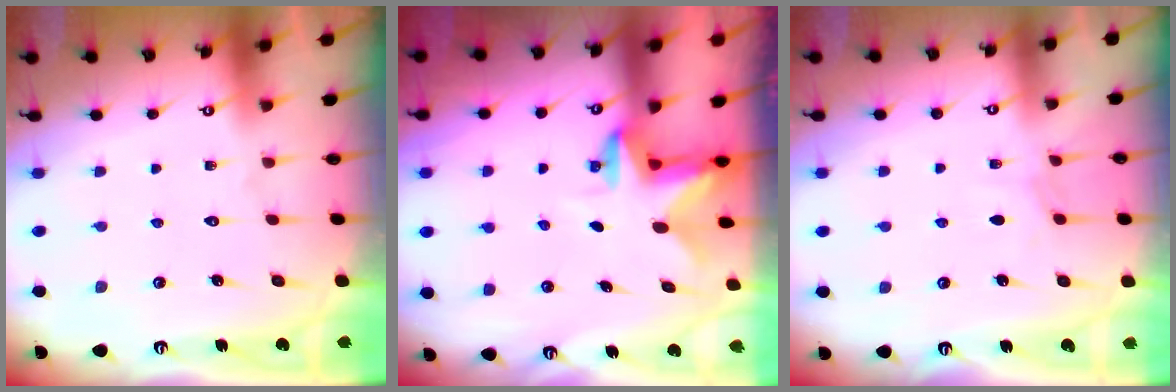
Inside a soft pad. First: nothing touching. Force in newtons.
{"total": 2.5, "press": 2.5, "slide": 0.5}
{"total": 2.9, "press": 2.8, "slide": 0.5}